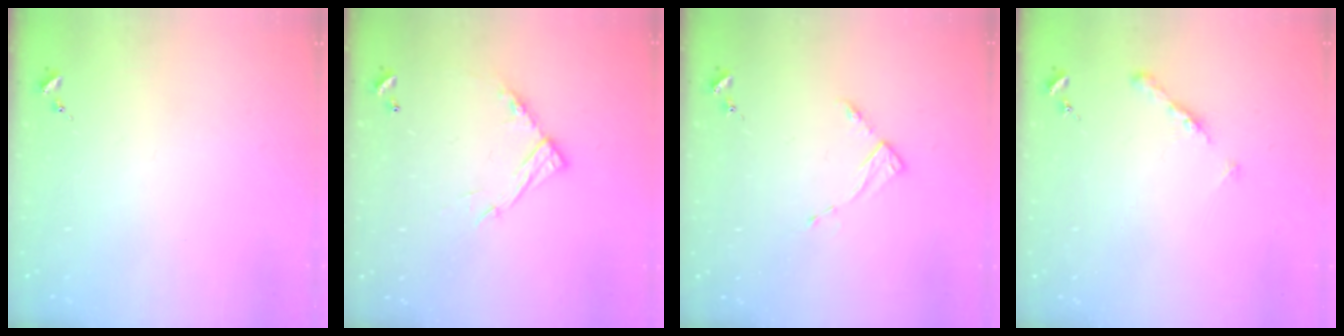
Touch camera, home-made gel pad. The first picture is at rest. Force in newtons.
{"total": 11.5, "press": 11.4, "slide": 0.8}
{"total": 2.8, "press": 2.8, "slide": 0.4}
{"total": 5.3, "press": 5.2, "slide": 0.6}